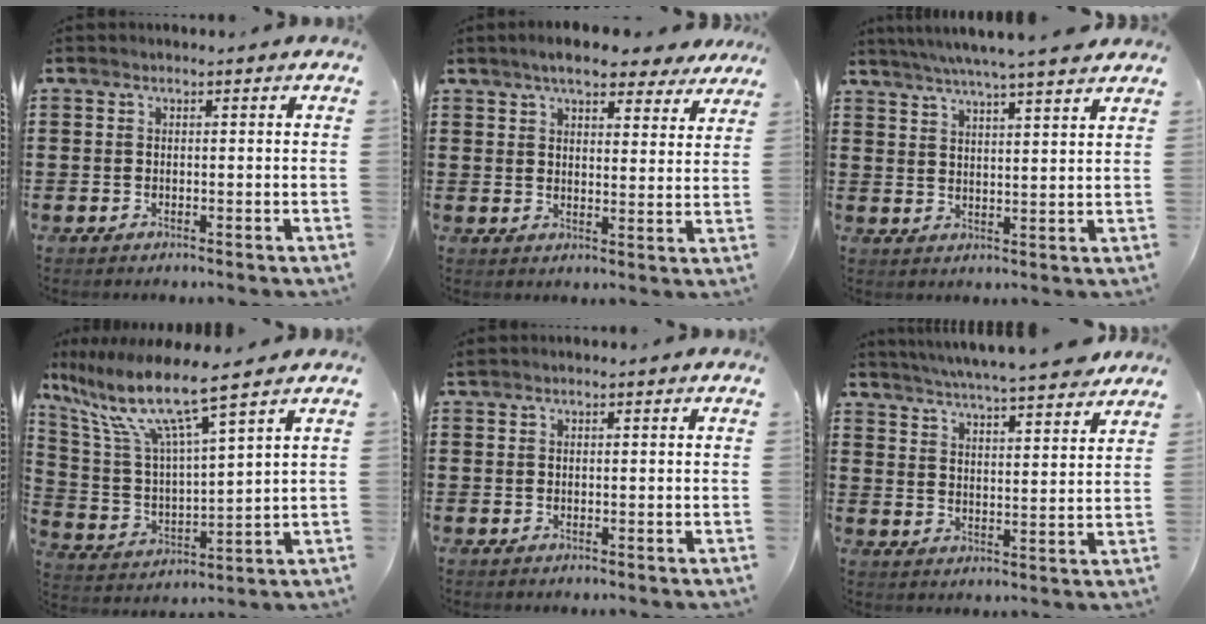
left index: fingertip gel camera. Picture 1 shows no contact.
{"total": 6.5, "force": [5.6, 1.4, 2.9], "torque": [-0.066, -0.010, 0.101]}
{"total": 5.3, "force": [4.7, -0.5, 2.4], "torque": [-0.060, -0.020, 0.083]}
{"total": 10.4, "force": [7.8, 0.6, 6.9], "torque": [-0.171, -0.052, 0.125]}
{"total": 0.0}
{"total": 5.5, "force": [5.2, -0.8, 1.8], "torque": [-0.056, -0.041, 0.086]}